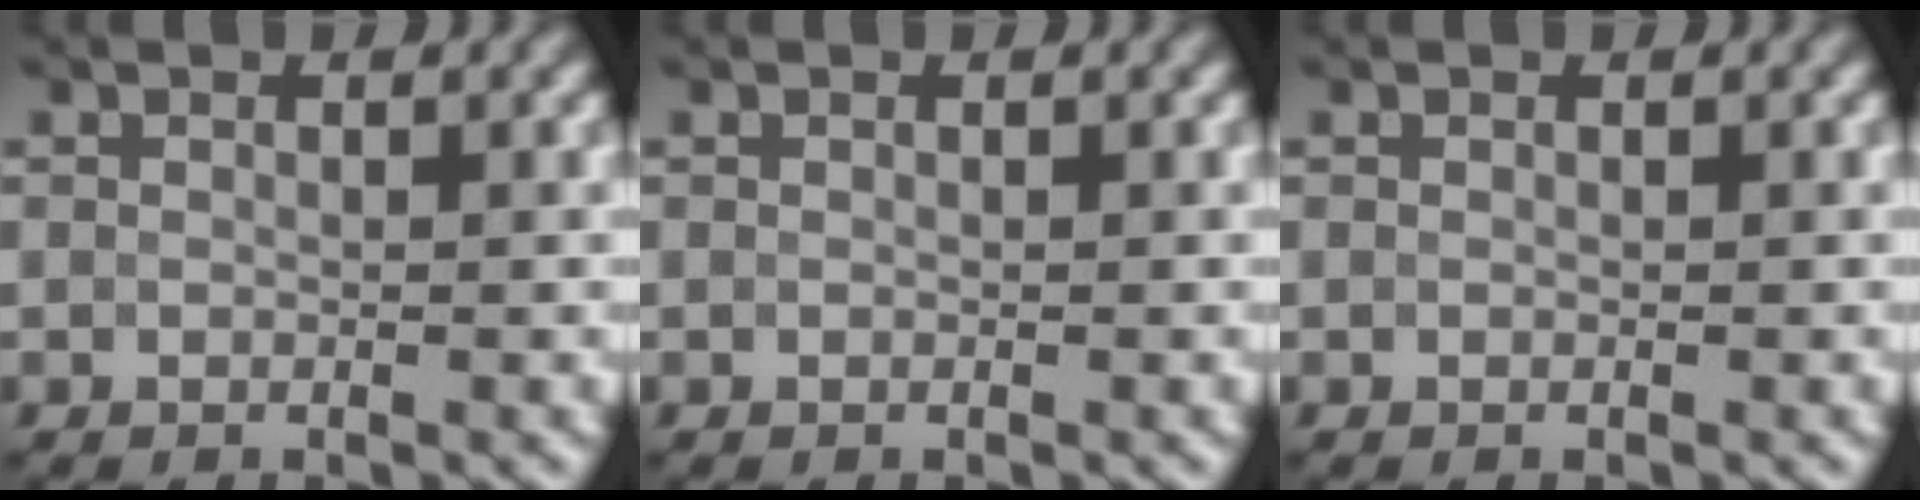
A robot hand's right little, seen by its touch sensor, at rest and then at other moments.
{"total": 0.0}
{"total": 0.0}